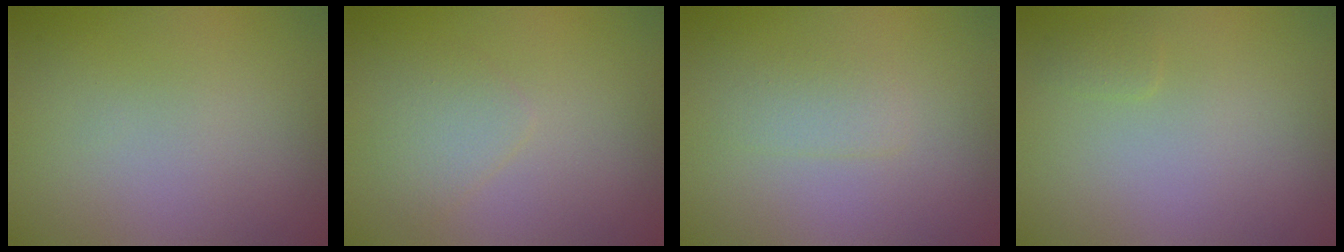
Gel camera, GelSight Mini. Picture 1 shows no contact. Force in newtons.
{"total": 1.7, "press": 1.7, "slide": 0.1}
{"total": 1.3, "press": 1.3, "slide": 0.1}
{"total": 0.6, "press": 0.6, "slide": 0.0}